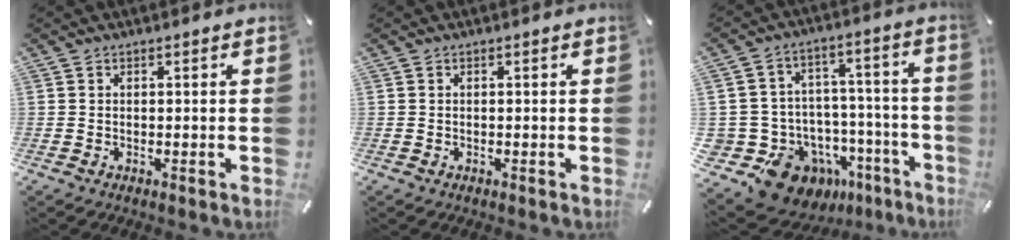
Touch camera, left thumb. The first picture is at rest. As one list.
[{"total": 0.0}, {"total": 15.6, "force": [-10.0, 10.4, 5.9], "torque": [-0.100, 0.057, -0.151]}]